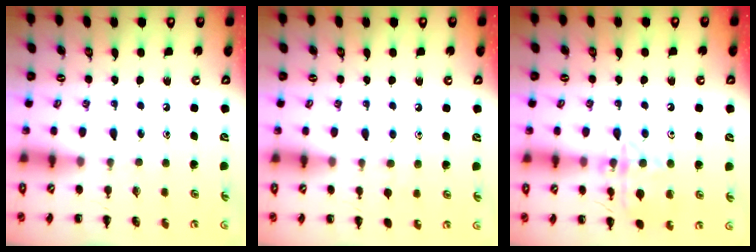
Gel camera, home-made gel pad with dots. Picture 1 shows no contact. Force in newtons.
{"total": 4.3, "press": 4.0, "slide": 1.7}
{"total": 13.1, "press": 13.1, "slide": 0.6}